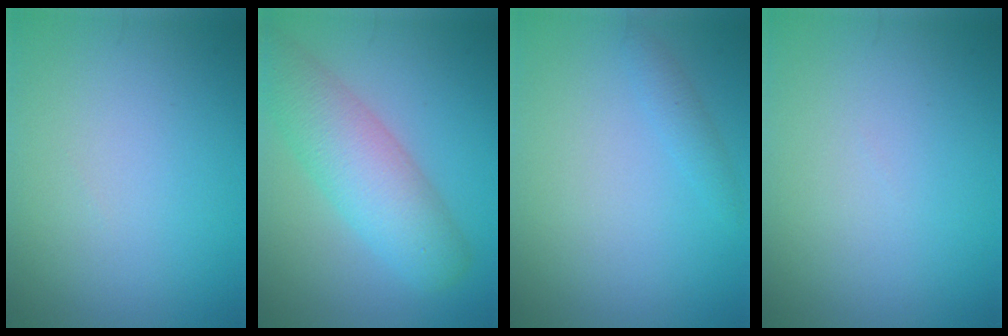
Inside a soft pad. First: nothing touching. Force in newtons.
{"total": 6.4, "press": 6.4, "slide": 0.3}
{"total": 1.1, "press": 1.1, "slide": 0.1}
{"total": 0.0}